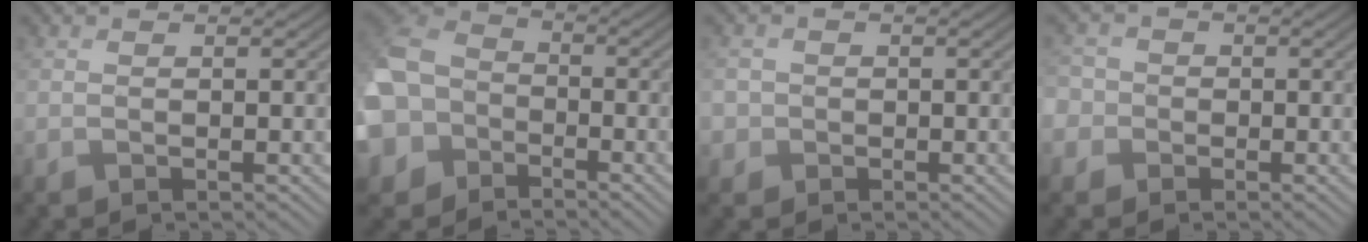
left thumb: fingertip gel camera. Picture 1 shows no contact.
{"total": 14.1, "force": [-5.8, 11.3, 6.0], "torque": [-0.209, -0.047, -0.112]}
{"total": 2.8, "force": [-0.1, 2.8, 0.2], "torque": [-0.006, 0.002, -0.017]}
{"total": 4.2, "force": [-0.9, 4.0, 0.9], "torque": [-0.031, 0.001, -0.042]}